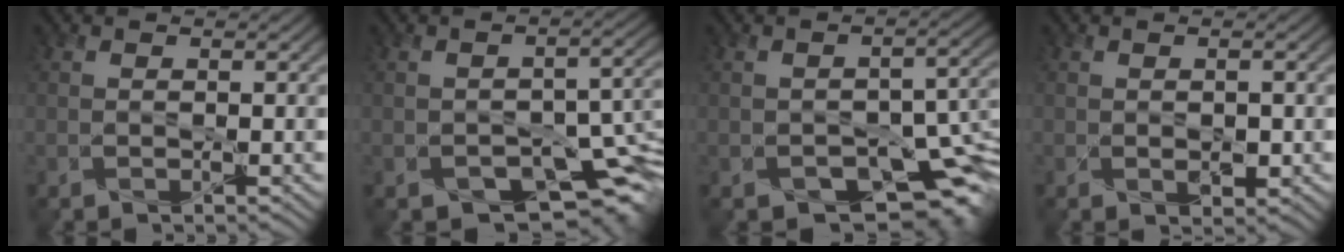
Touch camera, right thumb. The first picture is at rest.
{"total": 8.8, "force": [-4.5, 5.0, 5.7], "torque": [-0.077, -0.032, -0.058]}
{"total": 9.8, "force": [-5.0, 5.5, 6.4], "torque": [-0.087, -0.031, -0.064]}
{"total": 1.7, "force": [-0.2, 1.1, 1.3], "torque": [-0.024, -0.007, 0.002]}